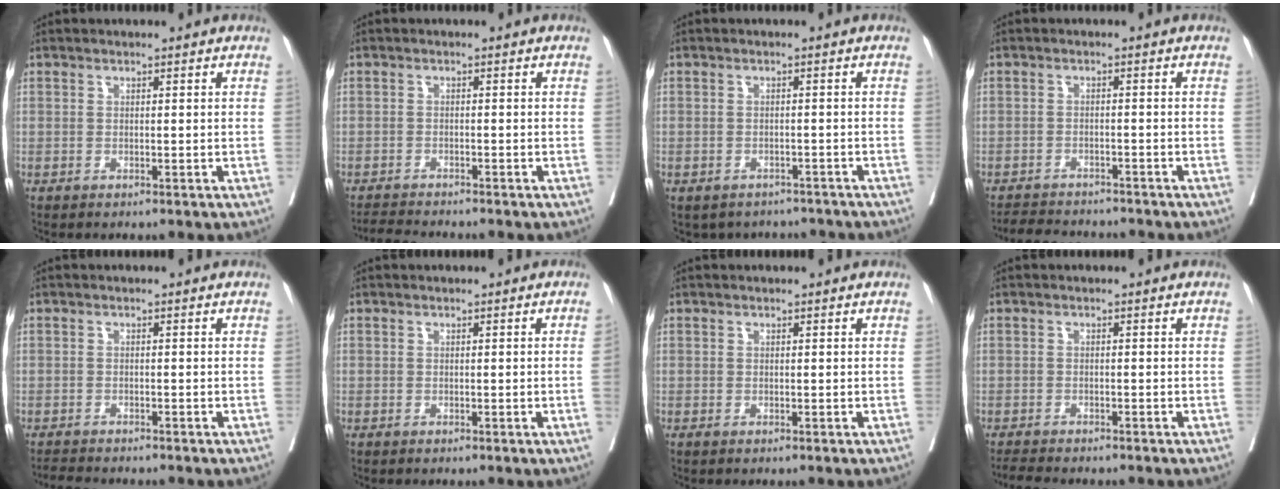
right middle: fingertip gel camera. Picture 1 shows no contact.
{"total": 3.5, "force": [-3.4, -0.6, 0.6], "torque": [-0.013, -0.019, -0.058]}
{"total": 7.4, "force": [-6.6, 3.3, 0.6], "torque": [0.002, 0.015, -0.074]}
{"total": 7.2, "force": [-6.9, 1.3, 1.7], "torque": [-0.024, -0.004, -0.101]}
{"total": 3.5, "force": [-3.3, 0.2, 0.9], "torque": [-0.013, -0.014, -0.054]}
{"total": 0.5, "force": [-0.1, -0.2, 0.5], "torque": [-0.005, -0.001, 0.001]}
{"total": 0.0}
{"total": 4.3, "force": [-4.0, 0.4, 1.6], "torque": [-0.023, -0.013, -0.063]}